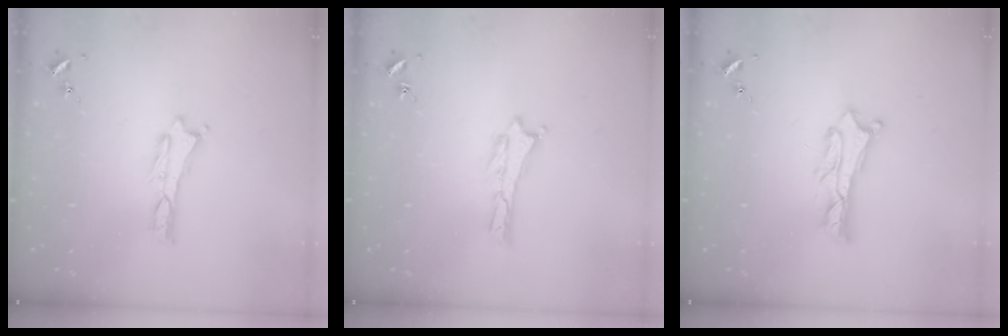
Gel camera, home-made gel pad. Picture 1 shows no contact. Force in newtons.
{"total": 0.0}
{"total": 1.8, "press": 1.8, "slide": 0.2}